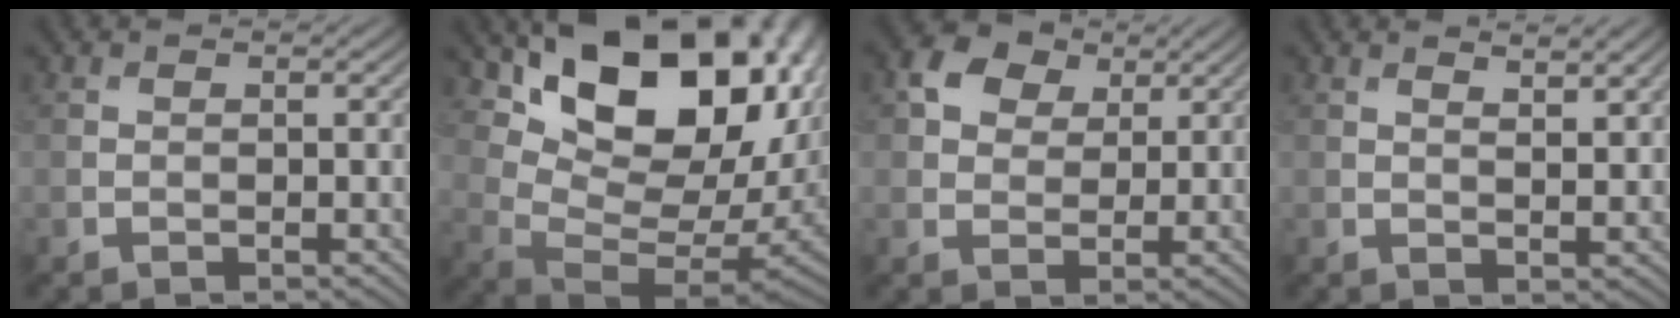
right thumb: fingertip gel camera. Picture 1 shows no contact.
{"total": 19.8, "force": [8.4, 11.1, 14.1], "torque": [-0.220, 0.017, 0.155]}
{"total": 5.7, "force": [3.0, 4.1, 2.6], "torque": [-0.065, 0.004, 0.052]}
{"total": 3.2, "force": [2.3, 0.2, 2.2], "torque": [-0.035, -0.002, 0.042]}